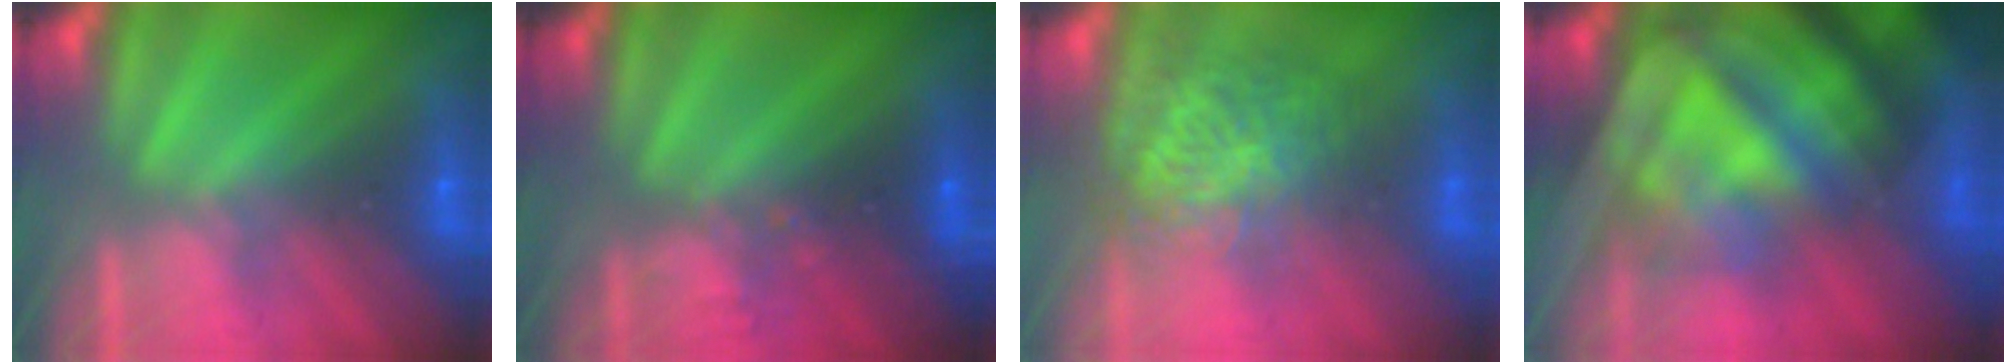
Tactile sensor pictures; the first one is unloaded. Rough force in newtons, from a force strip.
{"total": 2.9}
{"total": 3.6}
{"total": 7.7}